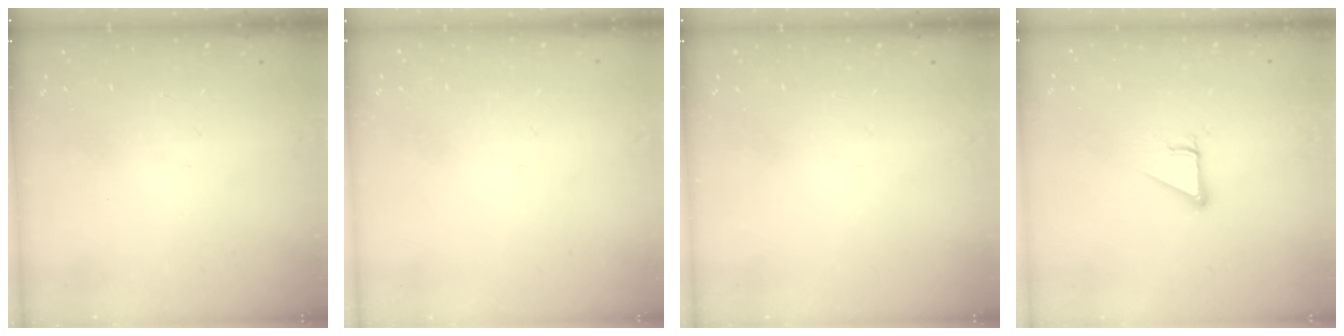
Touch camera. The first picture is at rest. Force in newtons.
{"total": 1.7, "press": 1.6, "slide": 0.1}
{"total": 0.0}
{"total": 3.0, "press": 3.0, "slide": 0.1}